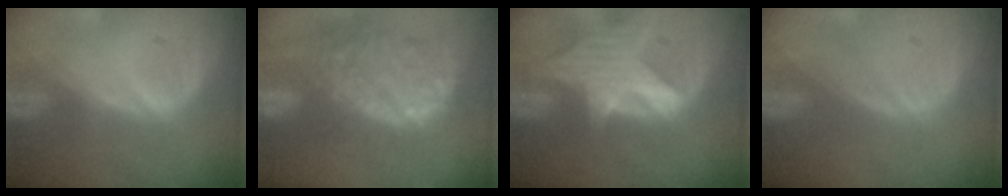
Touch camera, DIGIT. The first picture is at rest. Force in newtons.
{"total": 13.6, "press": 11.4, "slide": 7.4}
{"total": 8.1, "press": 7.4, "slide": 3.3}
{"total": 0.0}